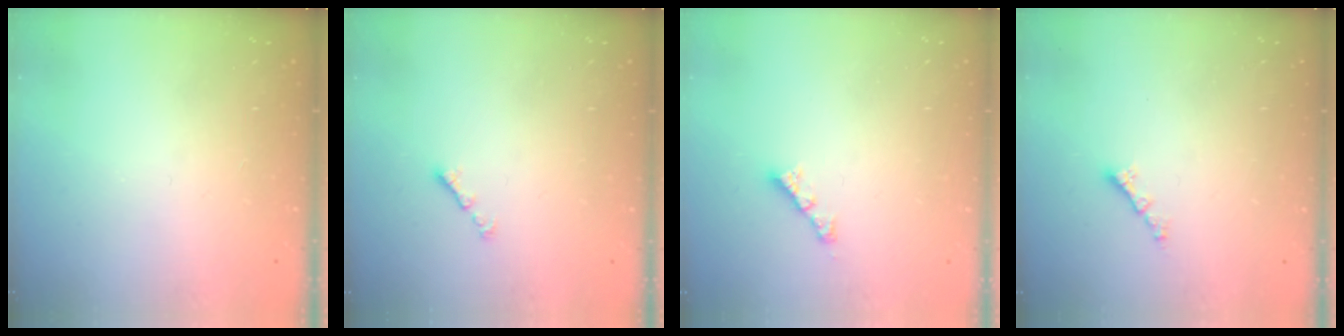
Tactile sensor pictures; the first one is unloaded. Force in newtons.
{"total": 1.3, "press": 1.2, "slide": 0.5}
{"total": 2.6, "press": 2.6, "slide": 0.1}
{"total": 1.8, "press": 1.8, "slide": 0.2}